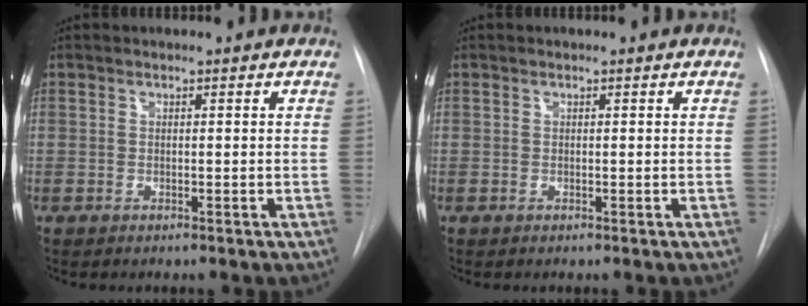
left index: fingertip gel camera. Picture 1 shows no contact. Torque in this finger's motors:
{"motor_torque": [-0.21, 0.30, 0.01, -0.01]}